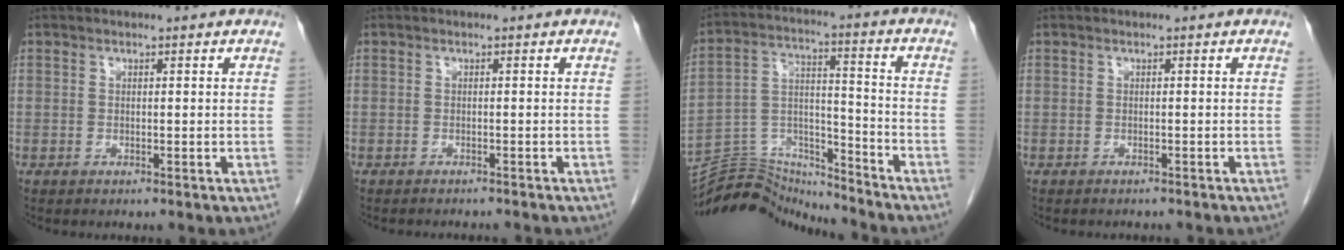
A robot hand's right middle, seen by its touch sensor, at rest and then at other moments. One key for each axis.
{"total": 4.6, "fx": -4.3, "fy": 0.8, "fz": 1.4, "tx": -0.012, "ty": -0.006, "tz": -0.049}
{"total": 14.0, "fx": -14.0, "fy": 0.7, "fz": 0.6, "tx": -0.013, "ty": 0.042, "tz": -0.245}
{"total": 3.0, "fx": -2.8, "fy": 0.9, "fz": 0.9, "tx": -0.012, "ty": -0.002, "tz": -0.030}